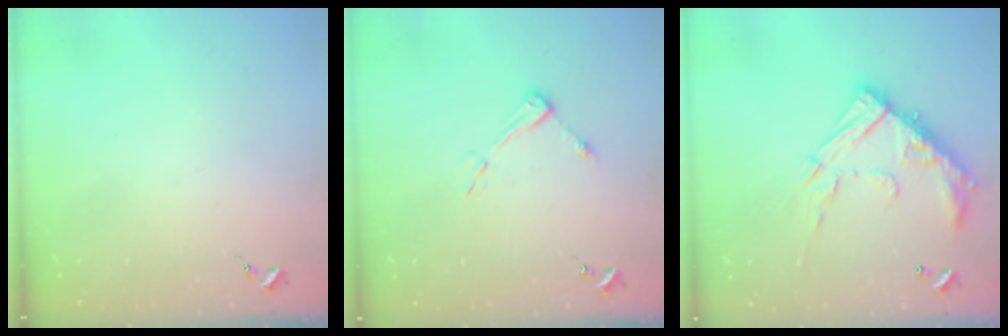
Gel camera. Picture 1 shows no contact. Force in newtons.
{"total": 6.0, "press": 5.9, "slide": 0.6}
{"total": 17.4, "press": 17.3, "slide": 1.3}